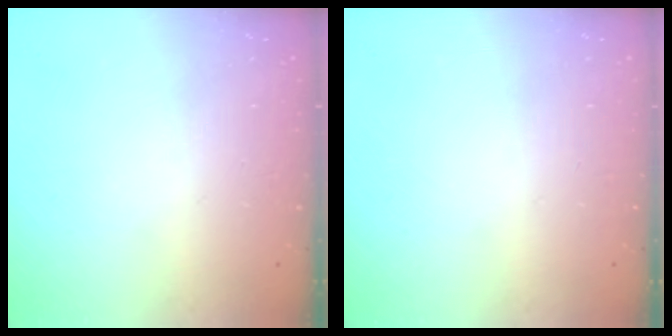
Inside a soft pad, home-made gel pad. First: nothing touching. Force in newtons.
{"total": 0.0}